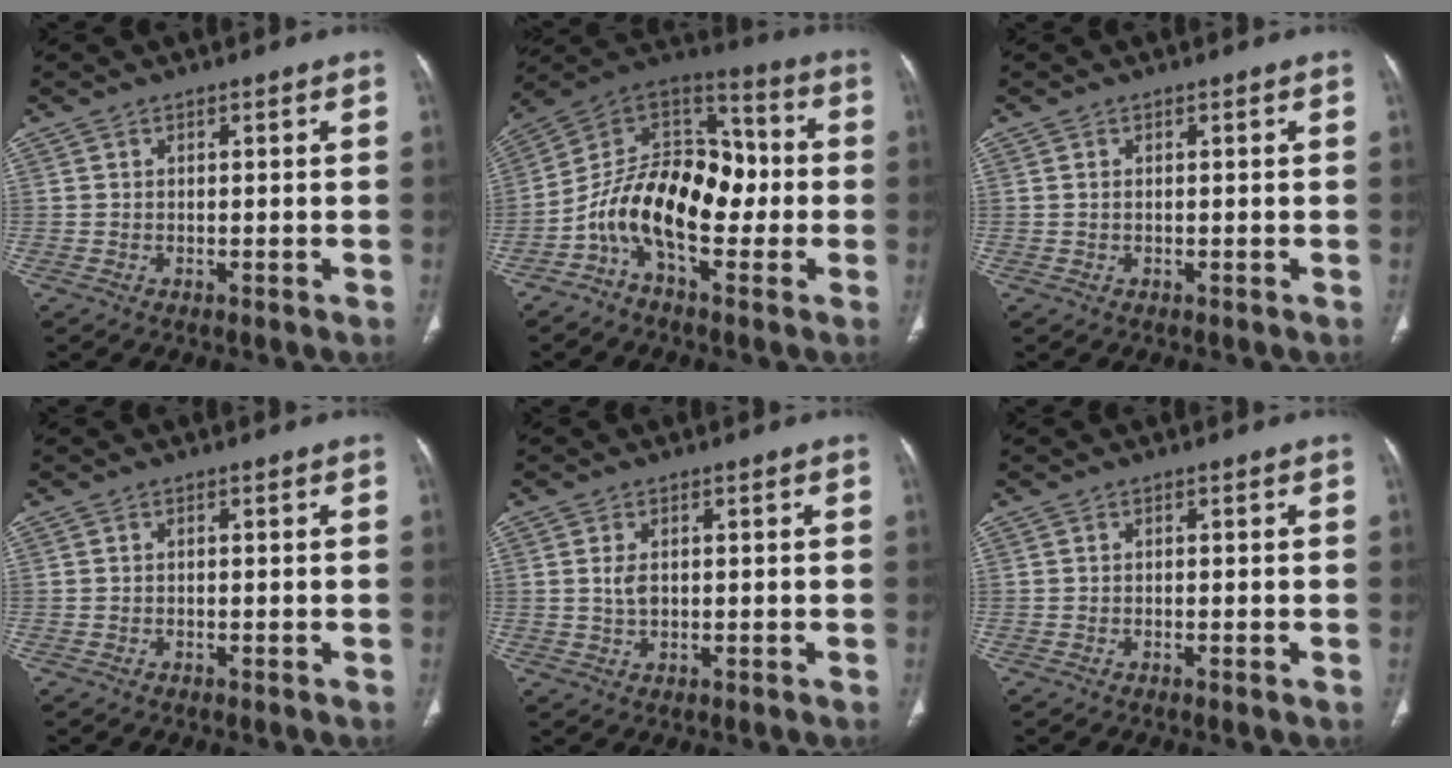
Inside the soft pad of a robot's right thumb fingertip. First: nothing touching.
{"total": 16.8, "force": [-4.1, 9.6, 13.2], "torque": [-0.197, 0.067, -0.079]}
{"total": 0.0}
{"total": 0.0}
{"total": 2.6, "force": [0.4, 1.6, 2.0], "torque": [-0.040, -0.001, 0.009]}
{"total": 0.6, "force": [-0.3, 0.0, 0.5], "torque": [-0.013, -0.002, -0.005]}